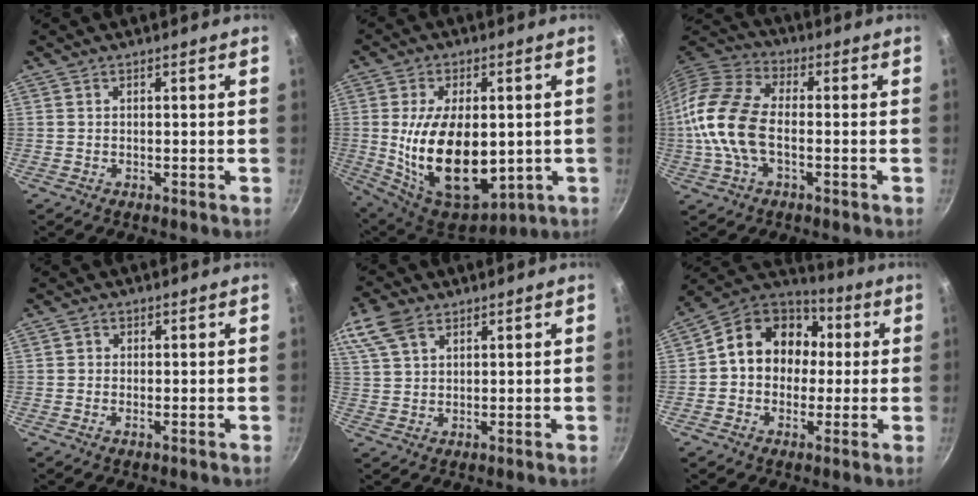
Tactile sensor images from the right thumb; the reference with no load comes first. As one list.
[{"total": 21.3, "force": [-1.1, 12.4, 17.3], "torque": [-0.281, -0.020, 0.003]}, {"total": 14.9, "force": [-1.8, 8.6, 12.0], "torque": [-0.233, 0.033, -0.052]}, {"total": 1.0, "force": [0.0, 0.9, 0.6], "torque": [-0.012, 0.002, -0.004]}, {"total": 9.1, "force": [5.2, 5.4, 5.2], "torque": [-0.108, 0.011, 0.102]}, {"total": 14.8, "force": [1.4, 12.4, 7.8], "torque": [-0.086, 0.038, 0.003]}]